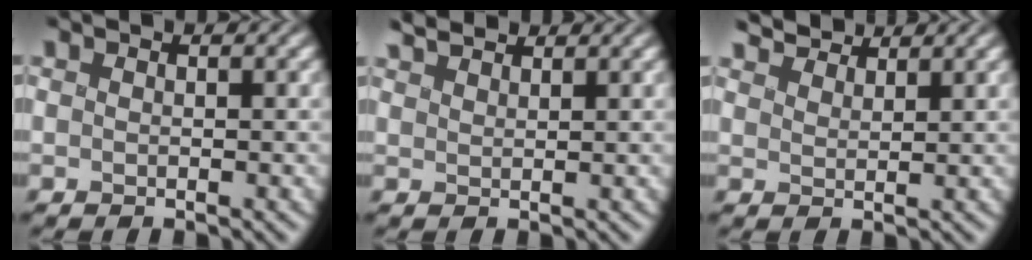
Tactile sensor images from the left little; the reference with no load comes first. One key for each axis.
{"total": 3.3, "fx": 3.0, "fy": 0.8, "fz": 1.2, "tx": -0.011, "ty": 0.016, "tz": 0.032}
{"total": 4.1, "fx": 4.0, "fy": 0.7, "fz": 0.9, "tx": -0.017, "ty": 0.010, "tz": 0.049}